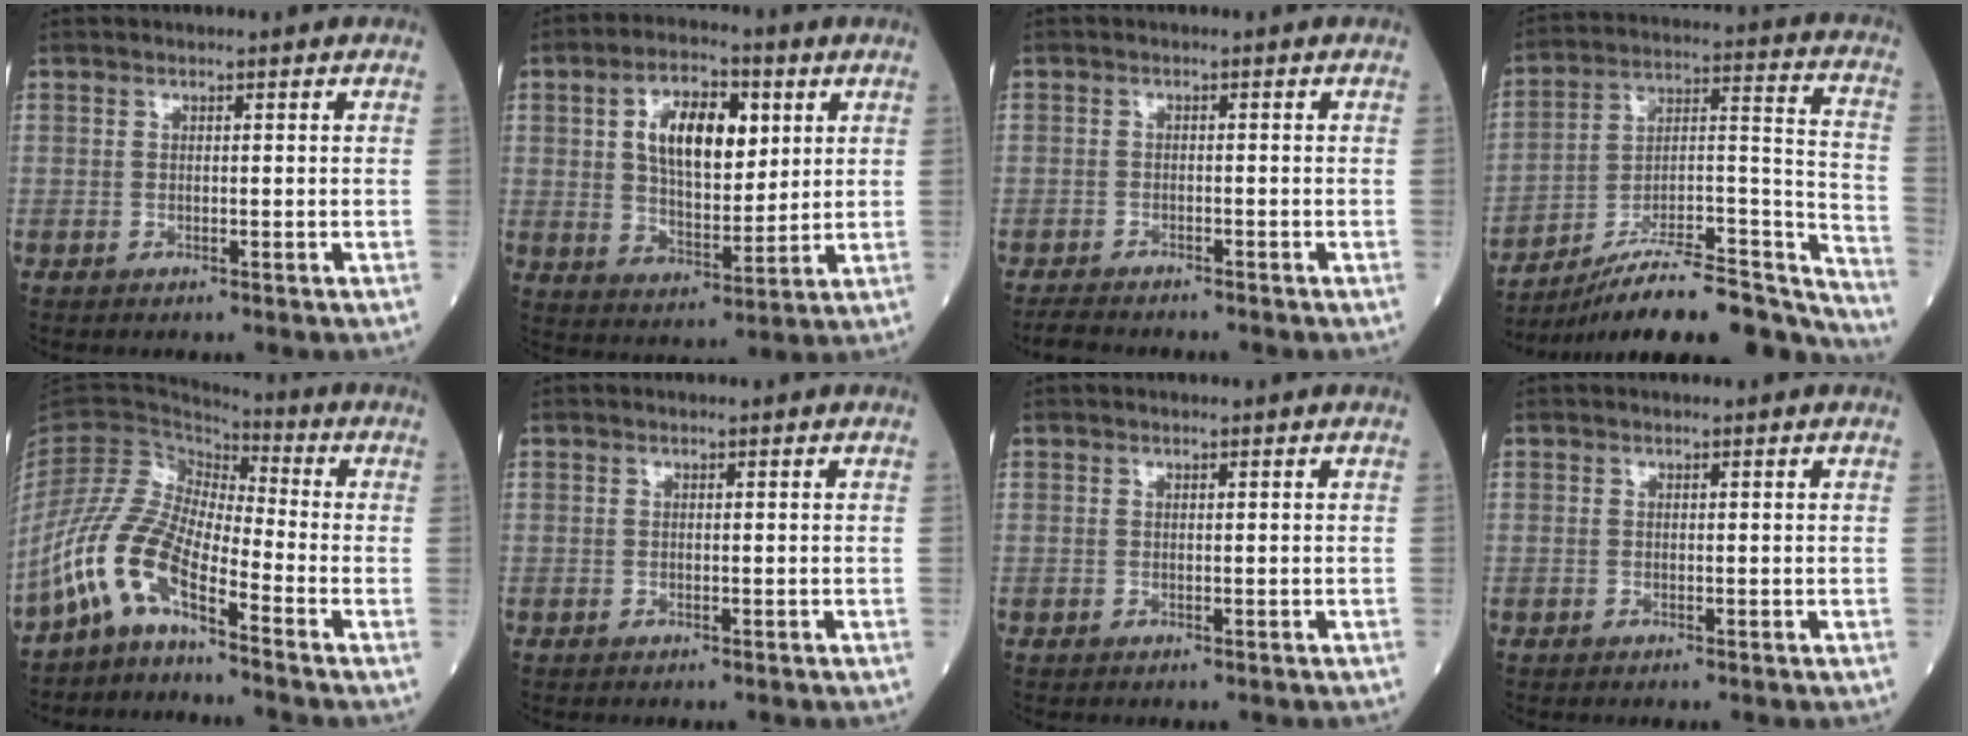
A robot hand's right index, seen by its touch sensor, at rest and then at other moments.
{"total": 11.9, "force": [3.6, 5.5, 9.9], "torque": [-0.179, 0.014, 0.065]}
{"total": 3.3, "force": [-3.1, 0.9, 0.8], "torque": [-0.018, -0.009, -0.051]}
{"total": 26.5, "force": [-23.0, 4.9, 12.1], "torque": [-0.123, 0.033, -0.342]}
{"total": 9.2, "force": [-6.0, 2.7, 6.5], "torque": [-0.159, 0.009, -0.128]}
{"total": 0.0}
{"total": 0.0}
{"total": 0.0}